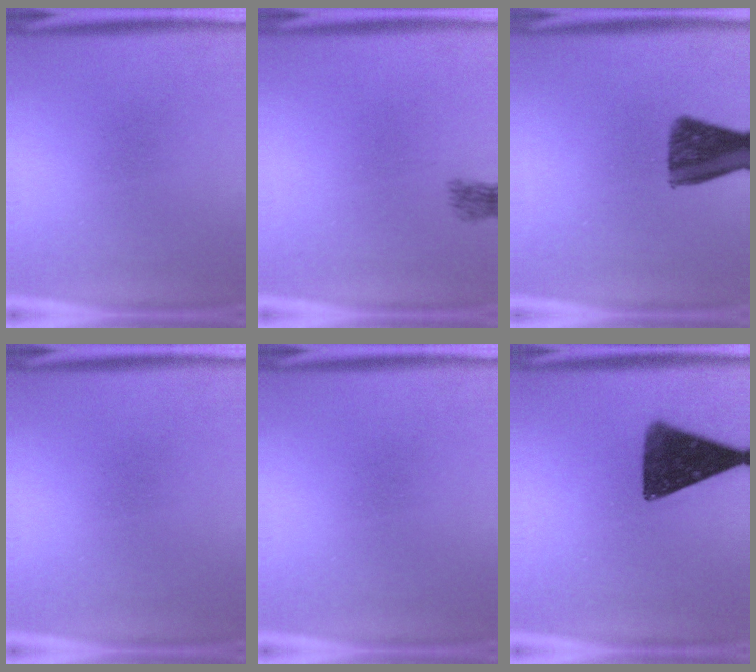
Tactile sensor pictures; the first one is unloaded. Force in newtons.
{"total": 1.8}
{"total": 10.3}
{"total": 0.0}
{"total": 0.0}
{"total": 12.8}